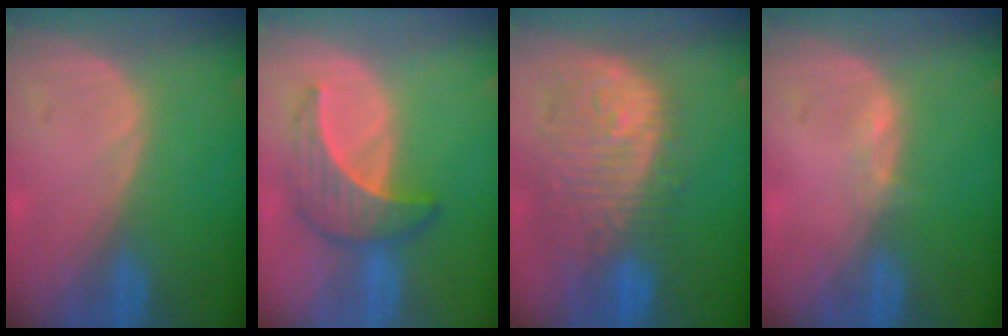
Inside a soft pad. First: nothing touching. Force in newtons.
{"total": 6.4, "press": 6.3, "slide": 1.0}
{"total": 12.0, "press": 10.7, "slide": 5.4}
{"total": 1.0, "press": 0.8, "slide": 0.5}